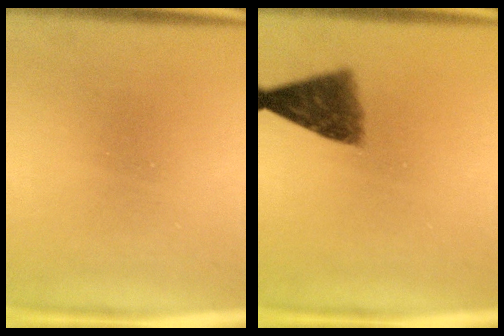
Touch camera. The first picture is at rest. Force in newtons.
{"total": 7.2}